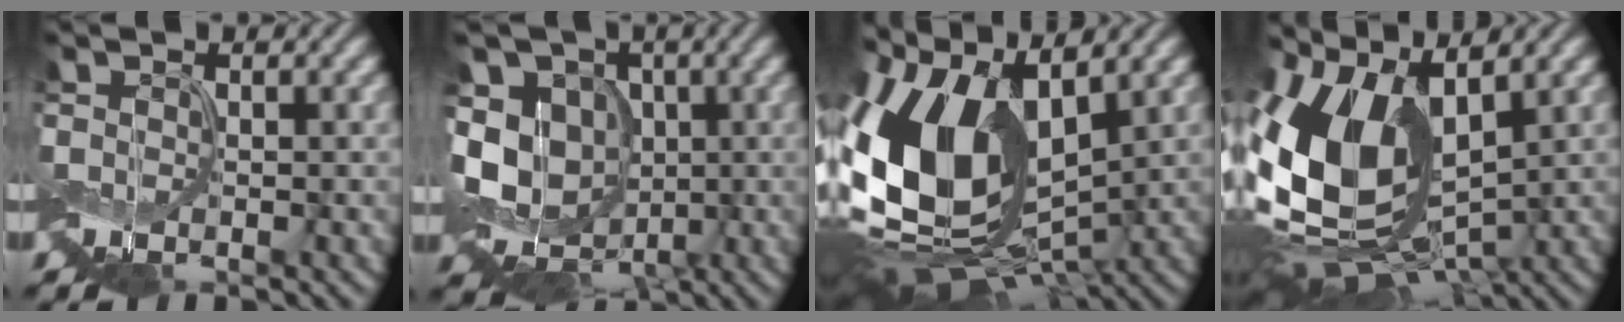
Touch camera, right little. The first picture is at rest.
{"total": 9.9, "force": [-0.9, 8.1, 5.6], "torque": [-0.102, -0.007, -0.023]}
{"total": 14.7, "force": [0.1, 9.0, 11.6], "torque": [-0.249, 0.009, -0.013]}
{"total": 13.4, "force": [0.6, 8.0, 10.7], "torque": [-0.228, 0.001, 0.005]}